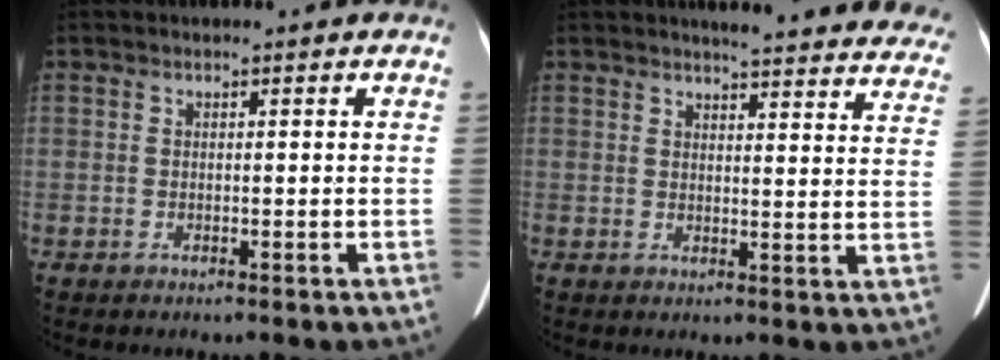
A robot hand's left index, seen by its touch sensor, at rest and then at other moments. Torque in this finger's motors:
{"motor_torque": [0.51, -0.56, 0.03, 0.00]}